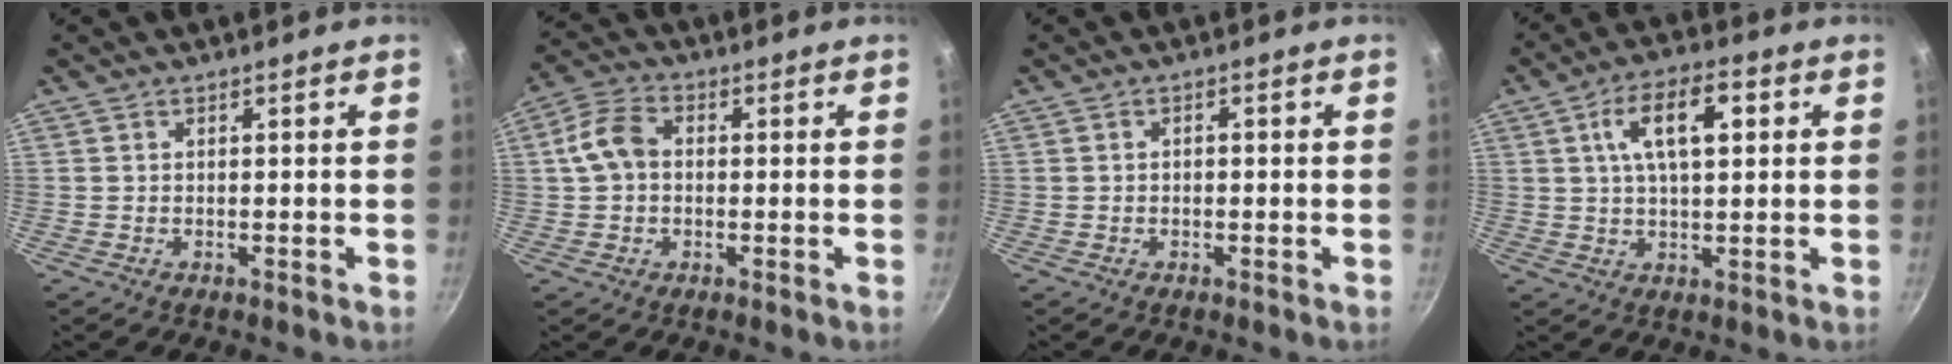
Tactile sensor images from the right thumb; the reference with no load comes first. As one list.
[{"total": 6.9, "force": [0.3, 5.1, 4.7], "torque": [-0.084, 0.022, -0.004]}, {"total": 1.0, "force": [-0.2, 0.7, 0.7], "torque": [-0.013, 0.007, -0.004]}, {"total": 10.8, "force": [3.0, 4.9, 9.1], "torque": [-0.137, 0.010, 0.044]}]